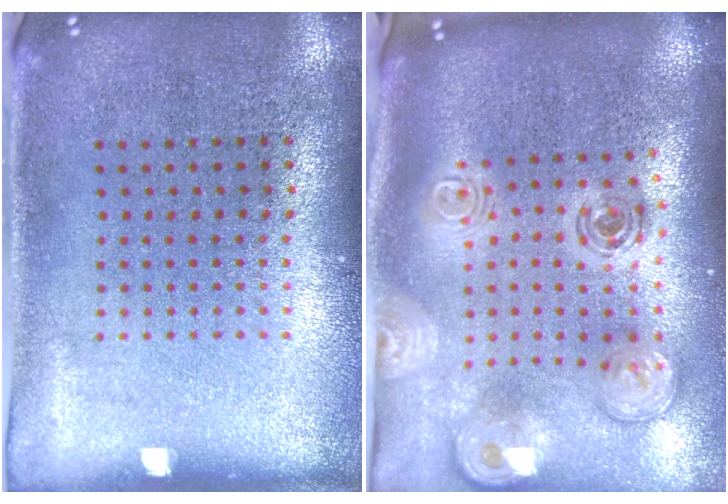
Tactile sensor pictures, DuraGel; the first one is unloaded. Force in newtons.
{"total": 2.5, "press": 1.9, "slide": 1.6}